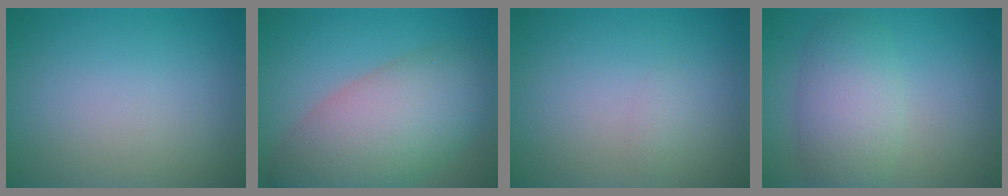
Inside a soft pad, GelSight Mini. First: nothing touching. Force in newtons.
{"total": 9.6, "press": 9.6, "slide": 0.6}
{"total": 0.6, "press": 0.6, "slide": 0.0}
{"total": 5.0, "press": 5.0, "slide": 0.3}